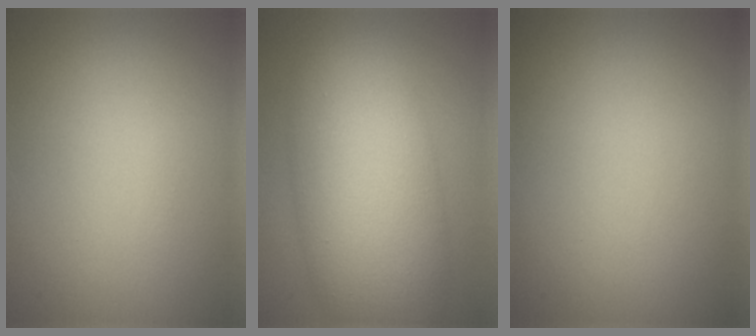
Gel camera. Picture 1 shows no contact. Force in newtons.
{"total": 10.9, "press": 10.9, "slide": 0.4}
{"total": 0.0}